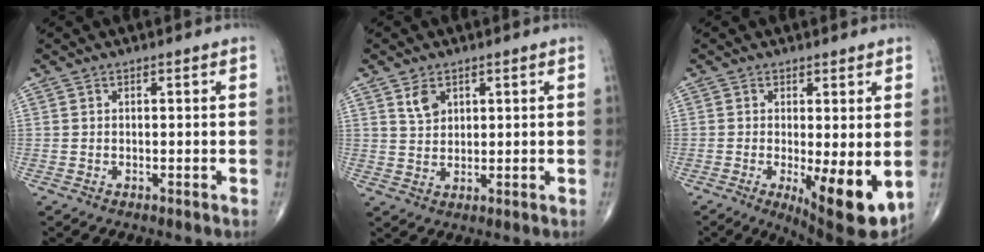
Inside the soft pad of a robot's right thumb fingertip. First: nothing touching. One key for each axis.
{"total": 3.8, "fx": 2.0, "fy": 2.5, "fz": 2.0, "tx": -0.024, "ty": -0.012, "tz": 0.042}
{"total": 10.8, "fx": -2.0, "fy": 3.2, "fz": 10.1, "tx": -0.143, "ty": -0.027, "tz": -0.021}